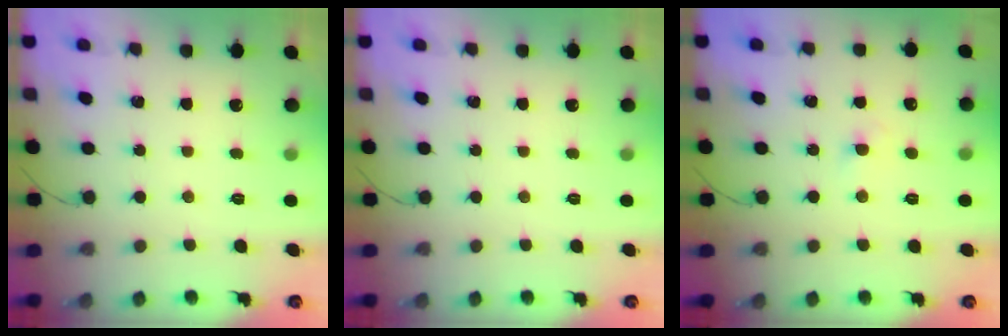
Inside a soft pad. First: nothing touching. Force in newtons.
{"total": 0.0}
{"total": 1.8, "press": 1.6, "slide": 0.7}